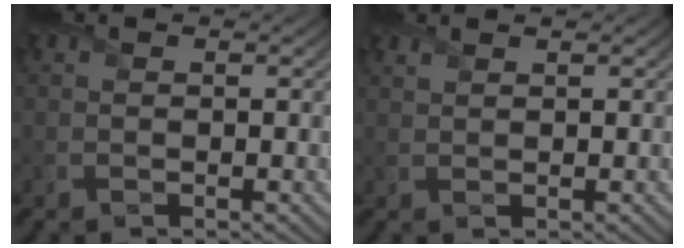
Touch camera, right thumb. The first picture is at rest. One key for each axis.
{"total": 1.2, "fx": 1.1, "fy": 0.1, "fz": 0.3, "tx": -0.013, "ty": 0.002, "tz": 0.026}